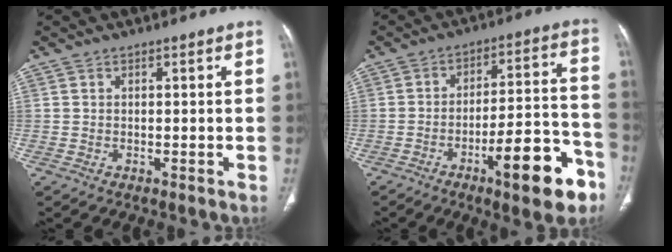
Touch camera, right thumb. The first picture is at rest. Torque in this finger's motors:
{"motor_torque": [2.67, 2.34, 1.21, -1.24, 0.15]}